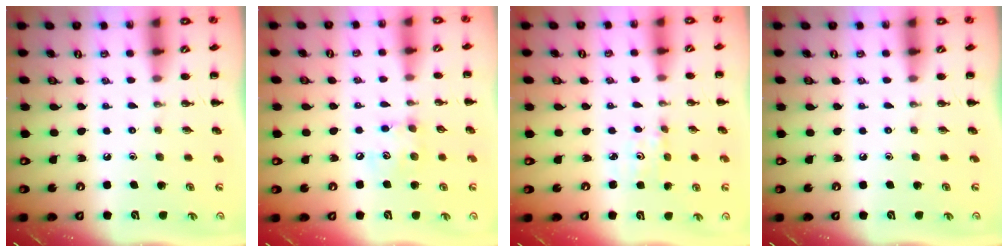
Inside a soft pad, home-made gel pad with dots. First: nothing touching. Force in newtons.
{"total": 6.1, "press": 6.1, "slide": 0.6}
{"total": 1.8, "press": 1.7, "slide": 0.6}
{"total": 0.0}